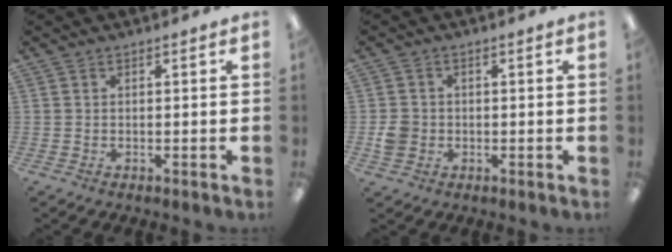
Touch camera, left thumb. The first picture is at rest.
{"total": 3.7, "force": [-0.7, 3.4, 1.3], "torque": [-0.022, 0.008, -0.011]}